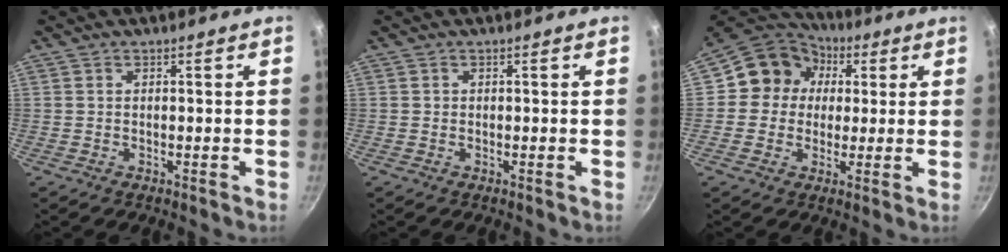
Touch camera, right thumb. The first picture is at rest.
{"total": 0.0}
{"total": 12.4, "force": [2.2, 11.2, 4.7], "torque": [-0.046, 0.023, 0.017]}